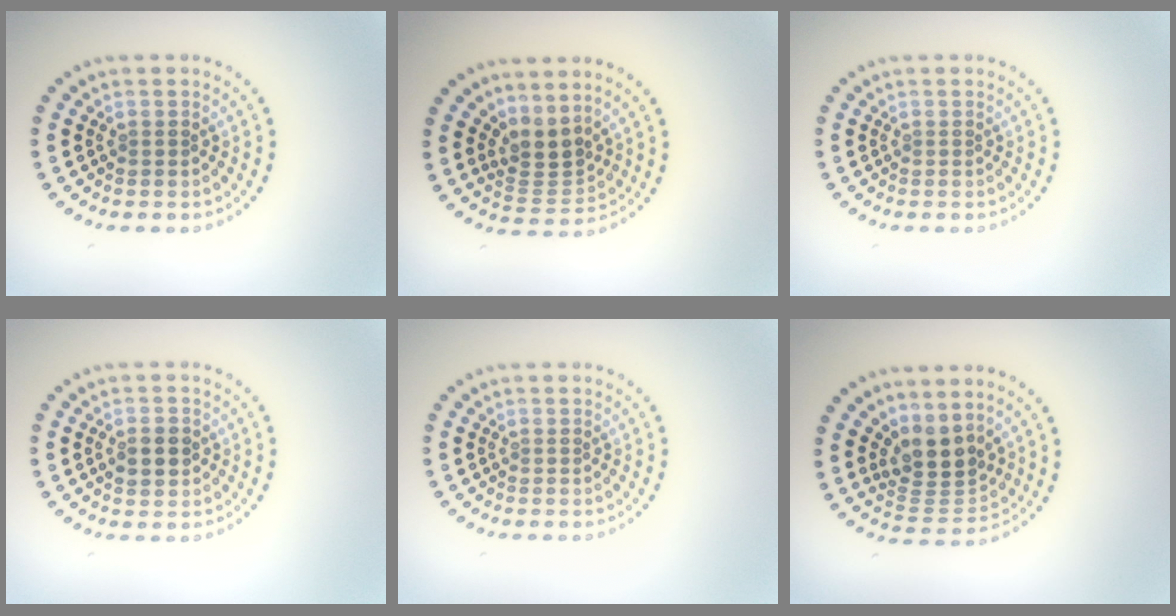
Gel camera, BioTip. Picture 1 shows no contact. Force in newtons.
{"total": 2.8, "press": 2.1, "slide": 2.0}
{"total": 0.0}
{"total": 2.2, "press": 2.2, "slide": 0.1}
{"total": 0.0}
{"total": 3.8, "press": 3.1, "slide": 2.2}